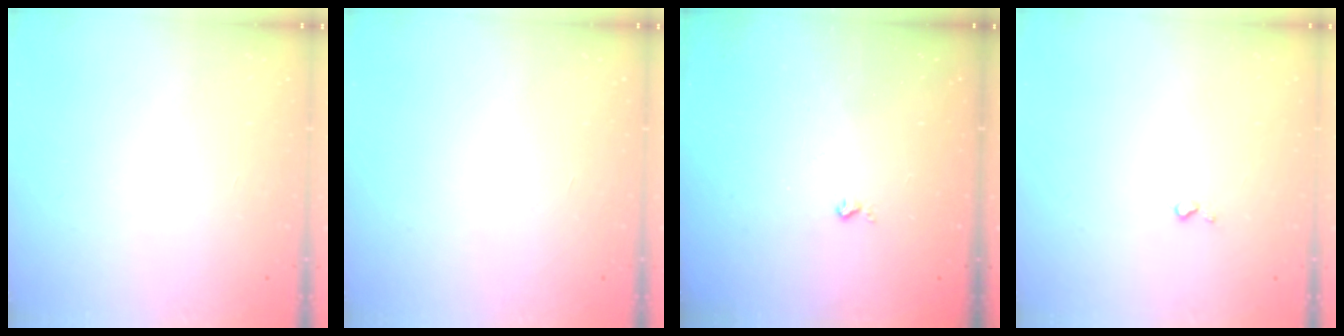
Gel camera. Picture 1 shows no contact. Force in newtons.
{"total": 0.0}
{"total": 2.0, "press": 2.0, "slide": 0.4}
{"total": 2.8, "press": 2.7, "slide": 0.4}